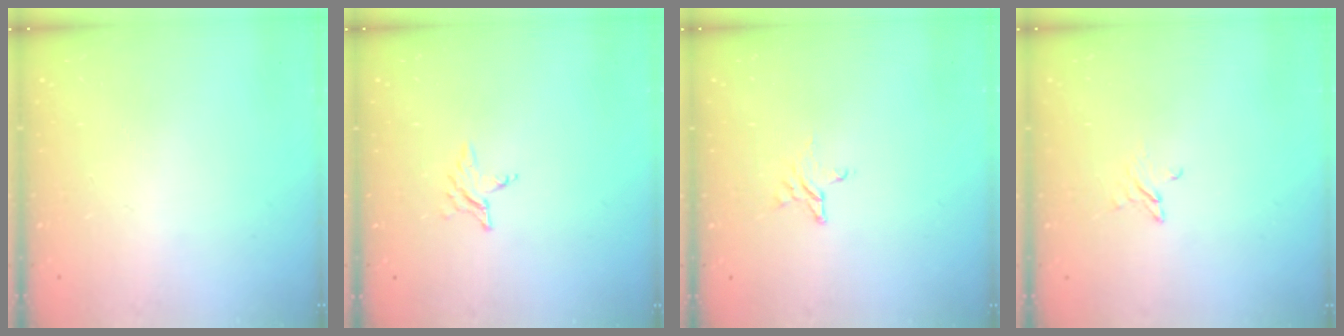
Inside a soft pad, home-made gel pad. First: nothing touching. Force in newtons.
{"total": 2.9, "press": 2.9, "slide": 0.3}
{"total": 3.8, "press": 3.8, "slide": 0.3}
{"total": 2.4, "press": 2.4, "slide": 0.2}